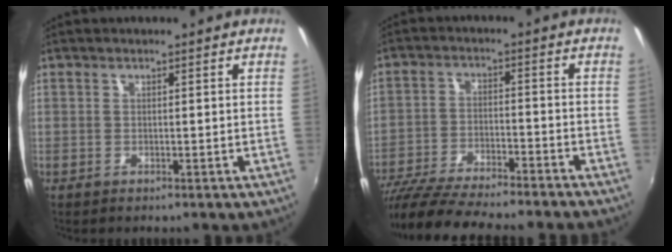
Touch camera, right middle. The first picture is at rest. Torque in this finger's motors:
{"motor_torque": [1.11, -1.03, 0.70, 0.21]}